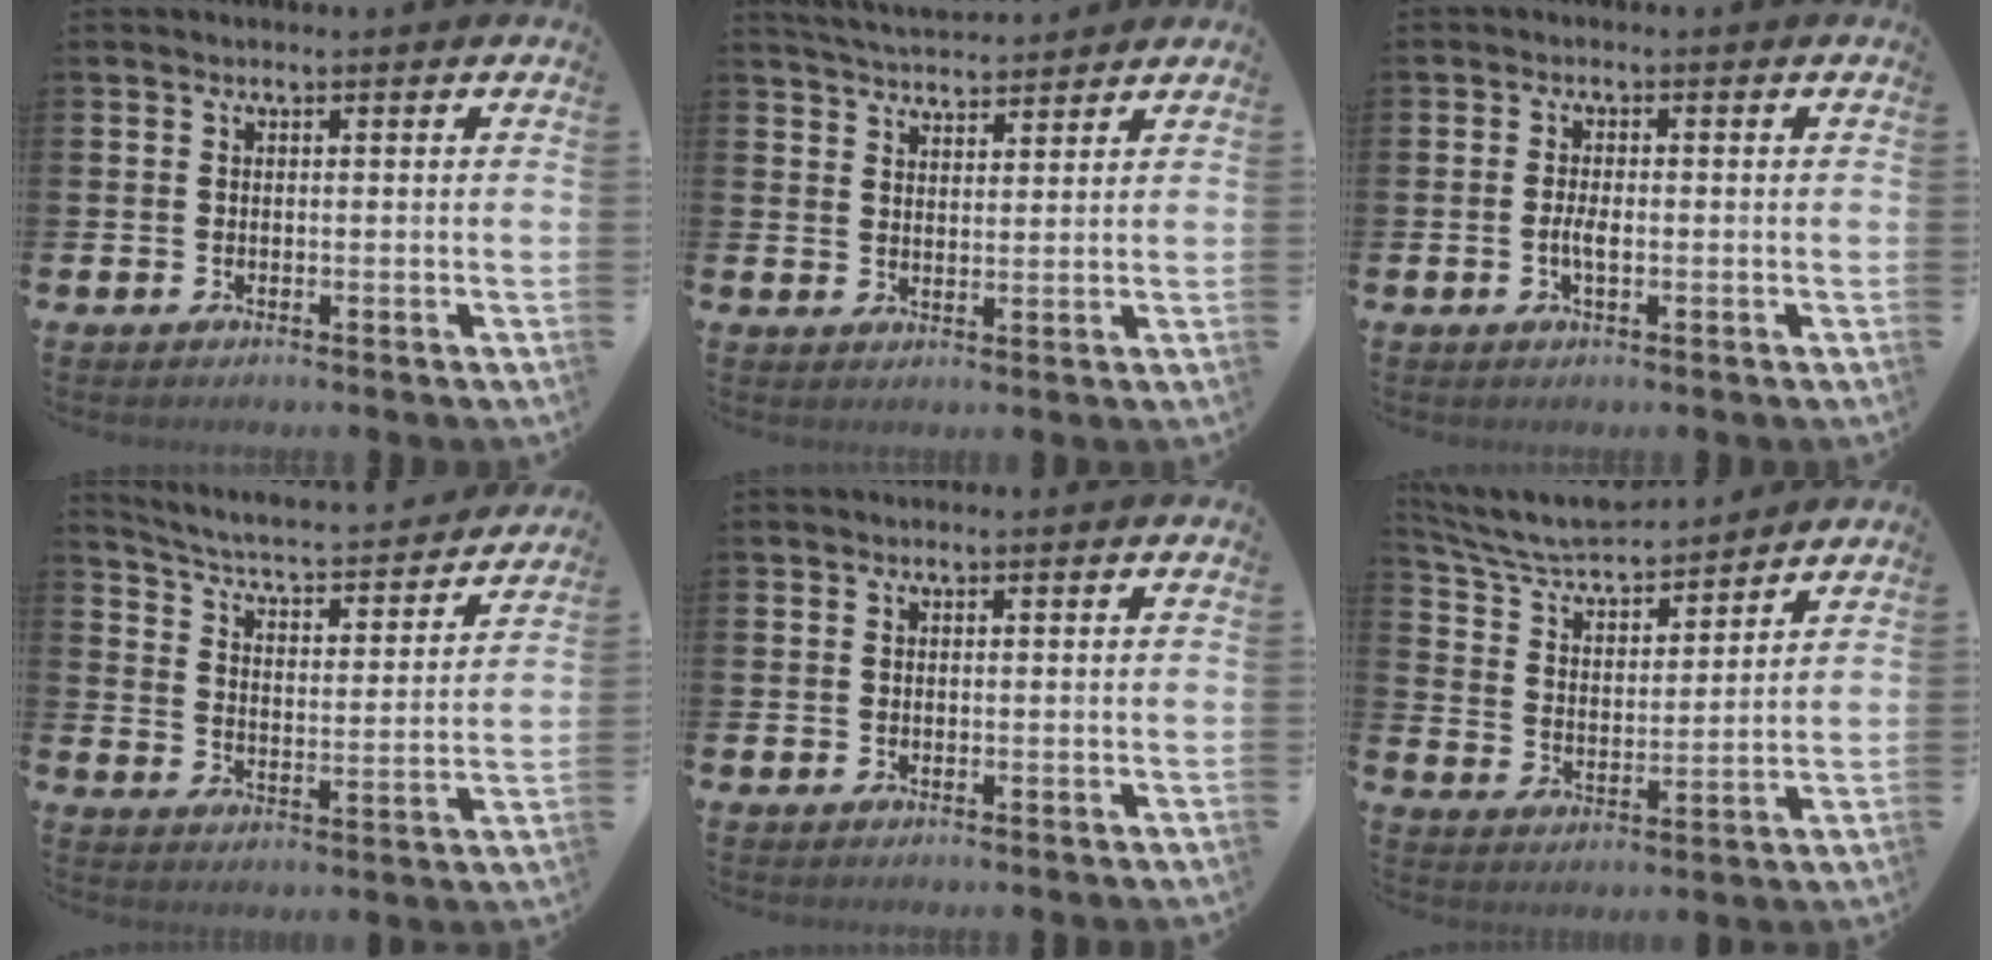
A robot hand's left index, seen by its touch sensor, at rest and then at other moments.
{"total": 4.6, "force": [4.5, 0.6, 0.2], "torque": [-0.017, -0.023, 0.083]}
{"total": 2.3, "force": [-0.5, 0.8, 2.1], "torque": [-0.037, 0.001, -0.010]}
{"total": 4.7, "force": [4.3, 0.9, 1.7], "torque": [-0.058, -0.040, 0.063]}
{"total": 0.0}
{"total": 7.2, "force": [6.8, 1.3, 2.0], "torque": [-0.075, -0.048, 0.119]}